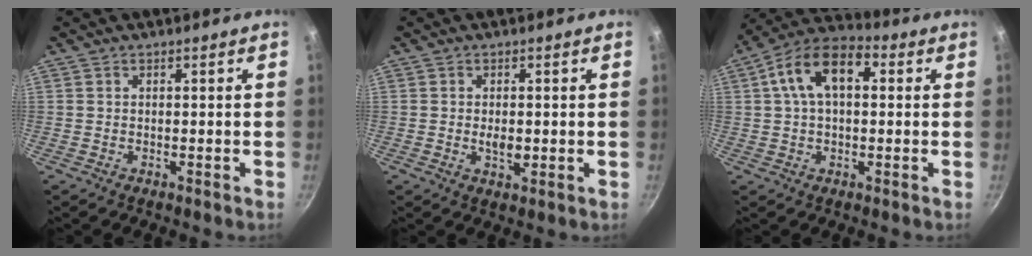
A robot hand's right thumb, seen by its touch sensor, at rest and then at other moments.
{"total": 3.1, "force": [-0.2, 1.6, 2.7], "torque": [-0.043, -0.003, -0.002]}
{"total": 12.9, "force": [2.9, 7.6, 10.0], "torque": [-0.156, 0.031, 0.032]}